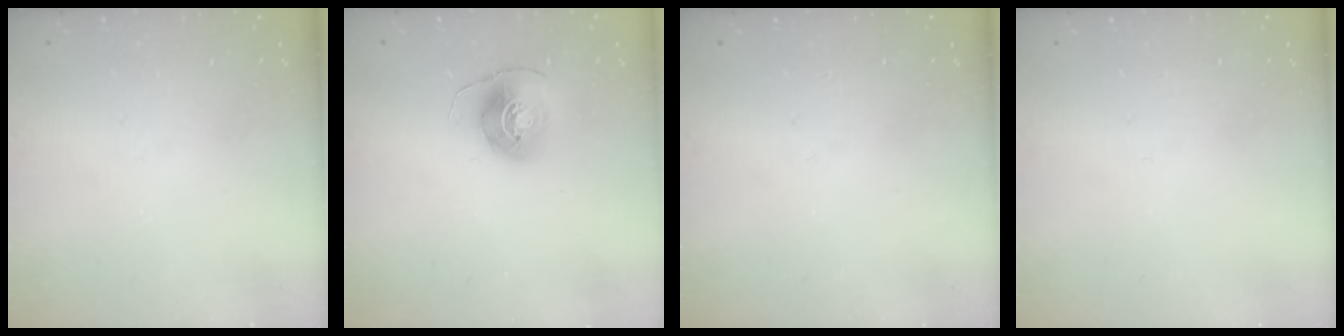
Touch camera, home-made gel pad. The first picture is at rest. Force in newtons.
{"total": 8.3, "press": 8.3, "slide": 0.4}
{"total": 0.0}
{"total": 0.0}